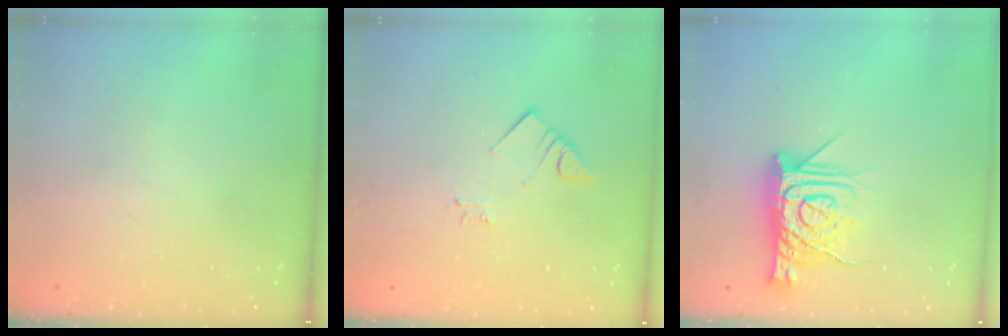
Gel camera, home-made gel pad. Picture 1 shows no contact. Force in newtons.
{"total": 3.5, "press": 3.5, "slide": 0.2}
{"total": 14.3, "press": 14.3, "slide": 1.0}